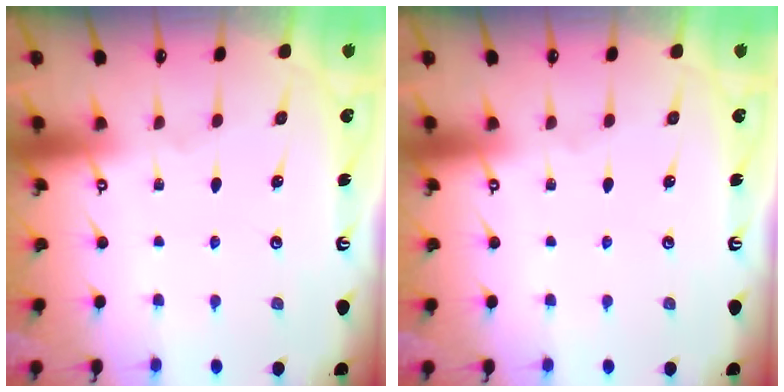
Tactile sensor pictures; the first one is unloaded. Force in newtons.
{"total": 0.0}